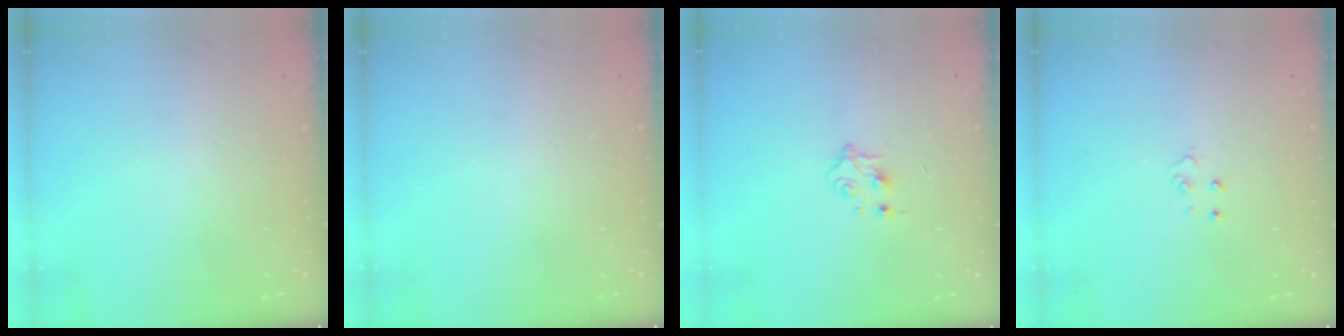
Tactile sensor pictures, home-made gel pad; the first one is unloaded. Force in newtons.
{"total": 0.0}
{"total": 5.0, "press": 4.9, "slide": 0.7}
{"total": 3.1, "press": 3.1, "slide": 0.3}